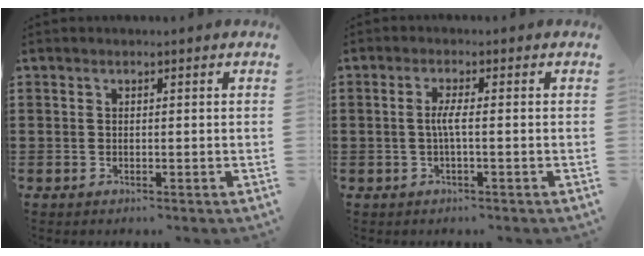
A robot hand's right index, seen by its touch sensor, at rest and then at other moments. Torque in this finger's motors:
{"motor_torque": [0.33, -0.43, 0.23, 0.10]}